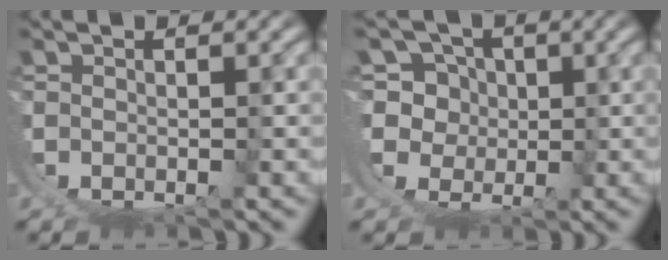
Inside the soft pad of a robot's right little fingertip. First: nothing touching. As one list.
[{"total": 11.1, "force": [0.1, 10.2, 4.3], "torque": [-0.134, -0.050, 0.007]}]